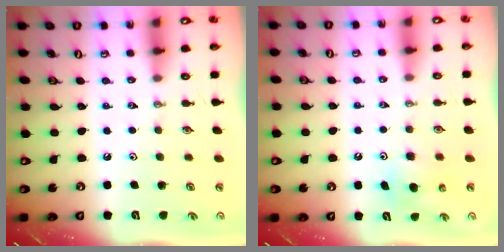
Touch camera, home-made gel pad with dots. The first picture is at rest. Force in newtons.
{"total": 6.1, "press": 6.1, "slide": 0.5}